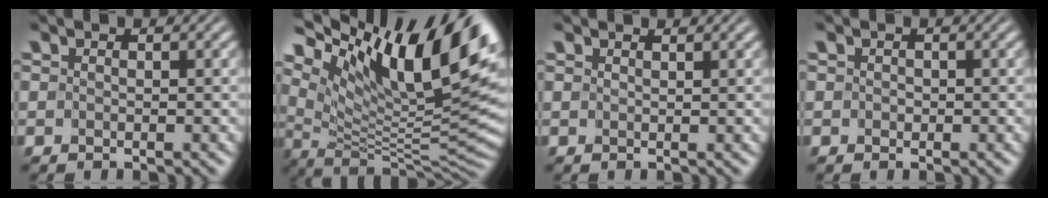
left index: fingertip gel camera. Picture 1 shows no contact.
{"total": 15.8, "force": [8.0, 5.4, 12.5], "torque": [-0.231, 0.024, 0.146]}
{"total": 0.6, "force": [0.6, 0.1, 0.2], "torque": [-0.006, 0.004, 0.009]}
{"total": 0.6, "force": [0.2, 0.5, 0.2], "torque": [0.005, 0.005, -0.009]}